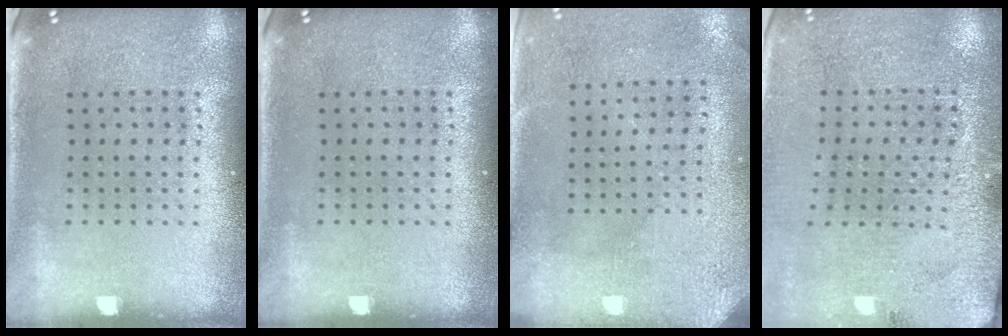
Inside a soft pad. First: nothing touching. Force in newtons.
{"total": 0.0}
{"total": 3.1, "press": 2.4, "slide": 2.0}
{"total": 2.8, "press": 2.8, "slide": 0.1}